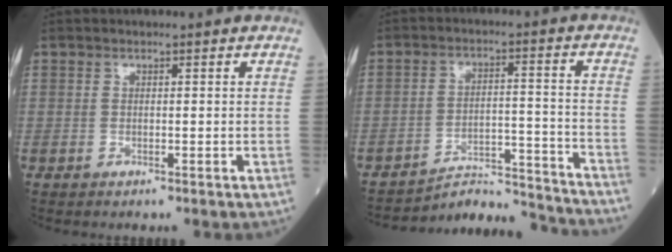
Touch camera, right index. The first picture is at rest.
{"total": 12.3, "force": [-12.2, -1.0, 0.3], "torque": [0.001, 0.024, -0.188]}